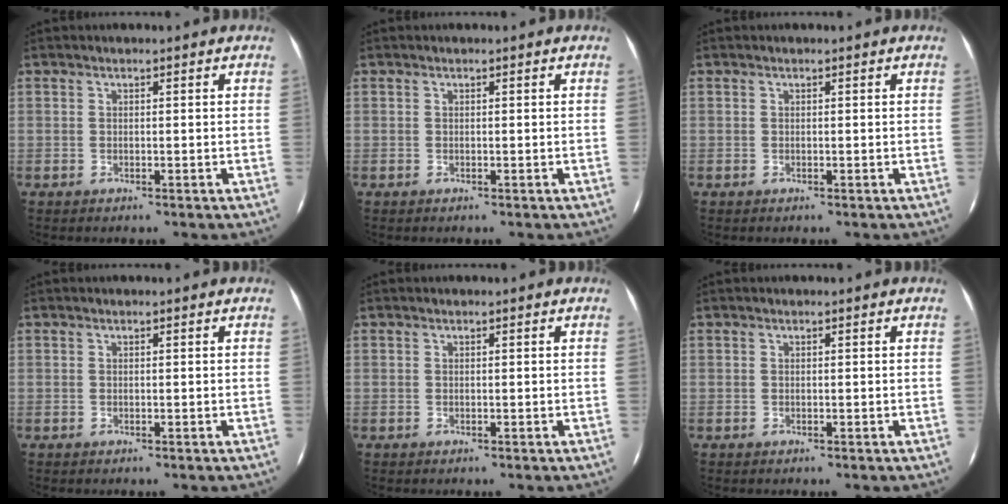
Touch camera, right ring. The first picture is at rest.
{"total": 0.0}
{"total": 0.0}
{"total": 0.0}
{"total": 0.0}
{"total": 0.0}